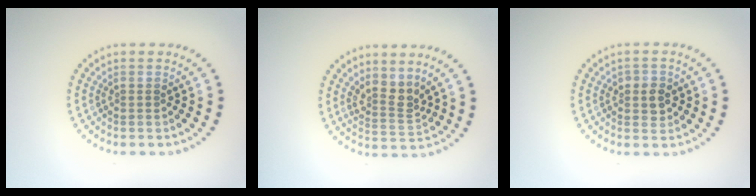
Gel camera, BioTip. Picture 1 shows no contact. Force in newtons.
{"total": 2.5, "press": 1.9, "slide": 1.7}
{"total": 2.0, "press": 1.9, "slide": 0.4}